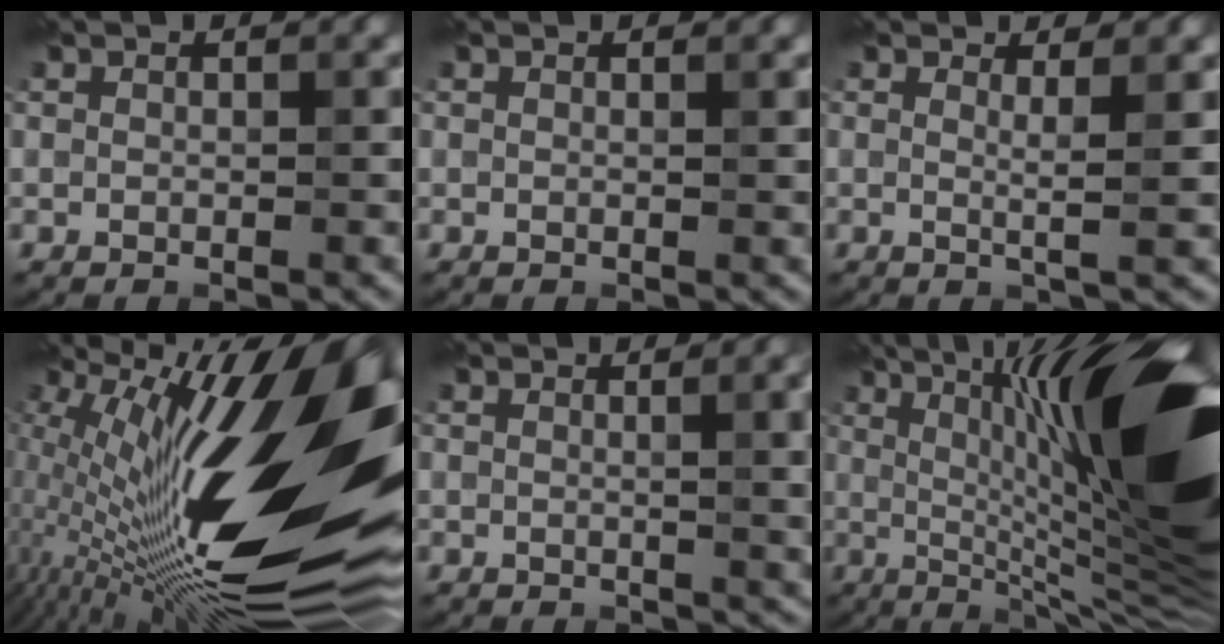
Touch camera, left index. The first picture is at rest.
{"total": 0.8, "force": [0.4, 0.2, 0.6], "torque": [-0.001, 0.002, 0.004]}
{"total": 2.1, "force": [0.6, 0.4, 1.9], "torque": [-0.031, -0.005, 0.003]}
{"total": 20.6, "force": [2.2, 6.5, 19.4], "torque": [-0.320, -0.010, 0.037]}
{"total": 7.7, "force": [1.3, 3.3, 6.9], "torque": [-0.036, 0.011, 0.017]}
{"total": 19.7, "force": [3.3, 4.4, 18.9], "torque": [-0.261, 0.039, 0.061]}